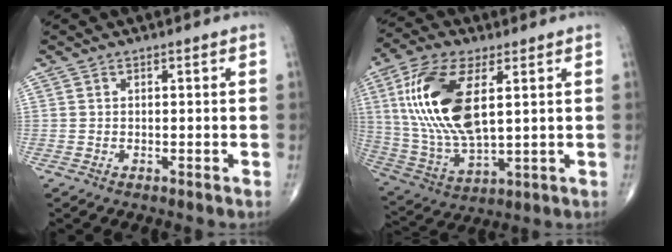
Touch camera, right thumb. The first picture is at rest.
{"total": 18.9, "force": [4.7, 8.6, 16.2], "torque": [-0.335, -0.014, 0.093]}